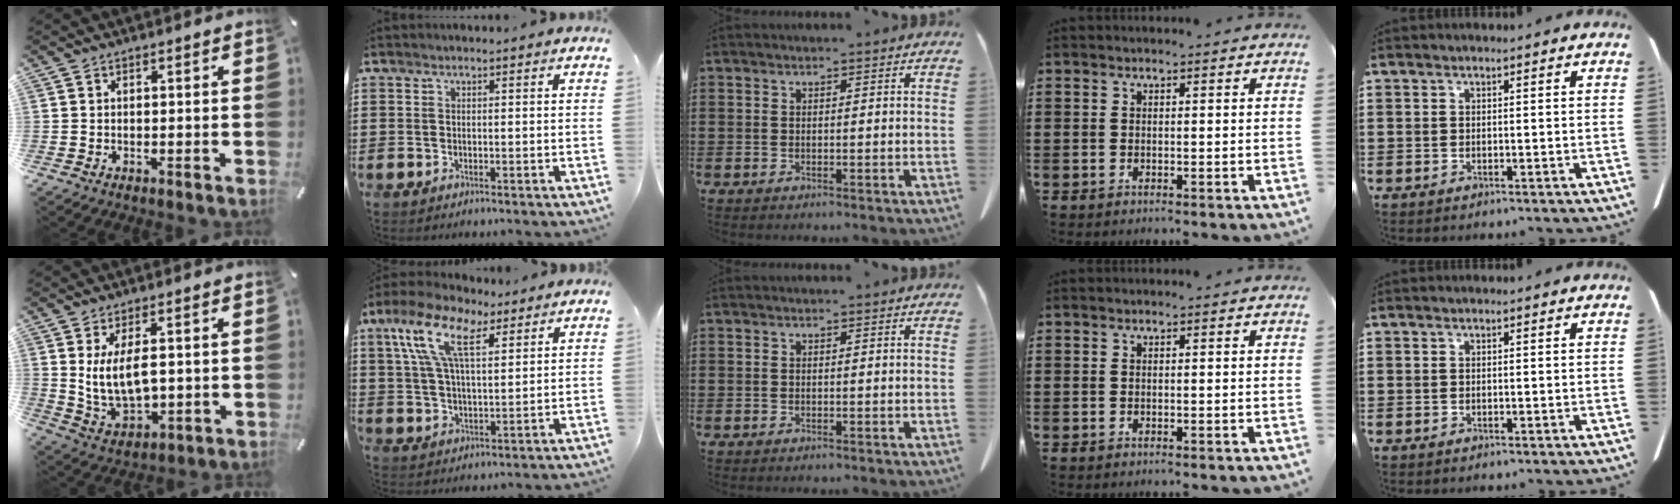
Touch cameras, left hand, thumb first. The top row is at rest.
{"thumb": {"total": 10.0, "force": [2.0, 5.2, 8.3], "torque": [-0.175, -0.012, 0.031]}, "index": {"total": 10.9, "force": [6.7, 4.0, 7.7], "torque": [-0.167, 0.001, 0.122]}}